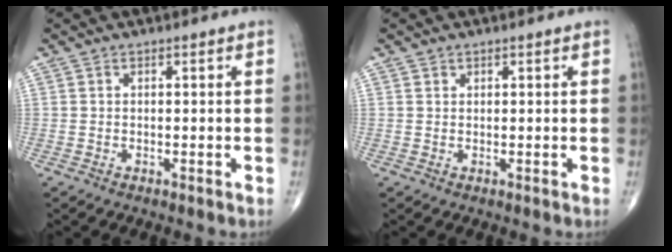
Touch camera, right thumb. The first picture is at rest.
{"total": 0.5, "force": [0.4, 0.4, 0.0], "torque": [0.002, -0.002, 0.005]}